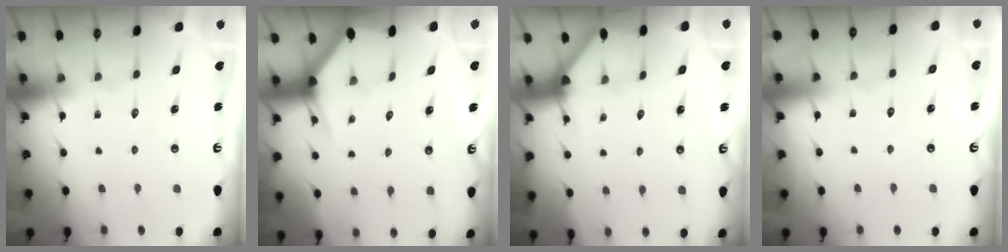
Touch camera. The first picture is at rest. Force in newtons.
{"total": 3.2, "press": 3.2, "slide": 0.2}
{"total": 2.7, "press": 2.7, "slide": 0.2}
{"total": 2.9, "press": 2.9, "slide": 0.3}